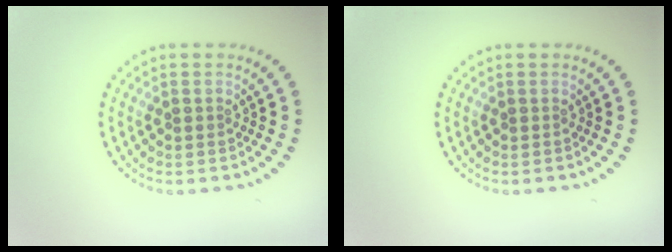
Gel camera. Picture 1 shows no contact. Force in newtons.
{"total": 0.0}